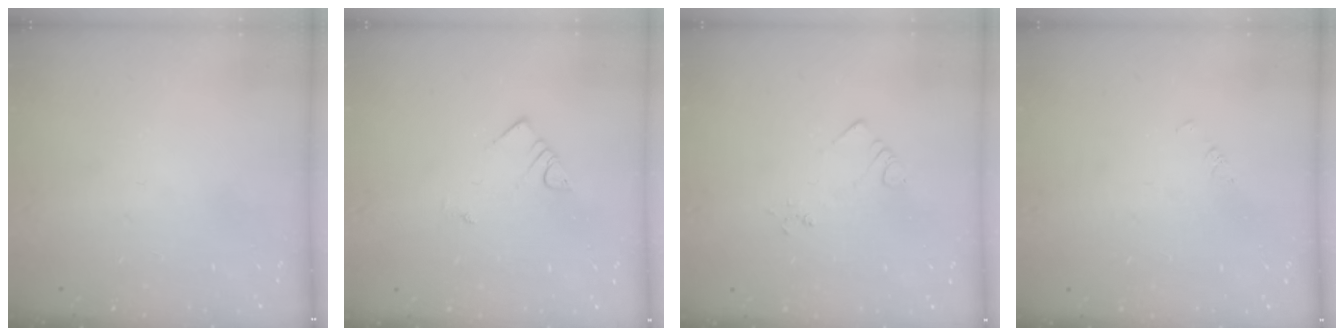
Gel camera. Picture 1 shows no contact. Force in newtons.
{"total": 2.8, "press": 2.8, "slide": 0.2}
{"total": 2.6, "press": 2.6, "slide": 0.3}
{"total": 1.1, "press": 1.1, "slide": 0.1}